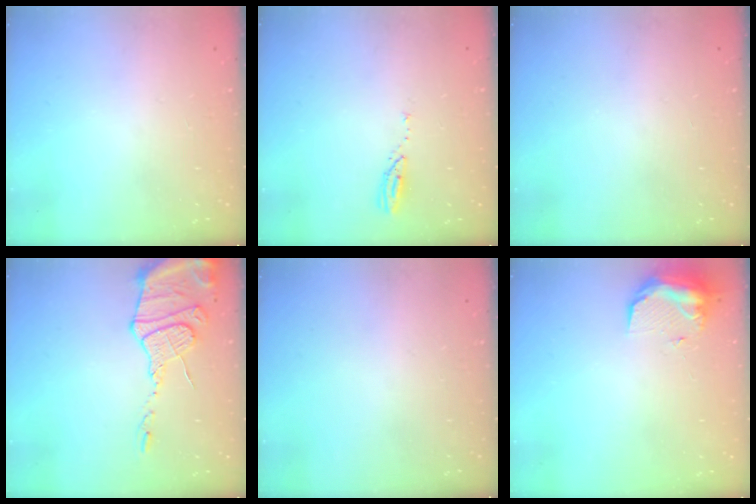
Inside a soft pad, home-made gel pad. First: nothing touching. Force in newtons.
{"total": 3.6, "press": 3.6, "slide": 0.3}
{"total": 0.0}
{"total": 14.4, "press": 14.4, "slide": 1.4}
{"total": 0.0}
{"total": 9.7, "press": 9.6, "slide": 0.9}